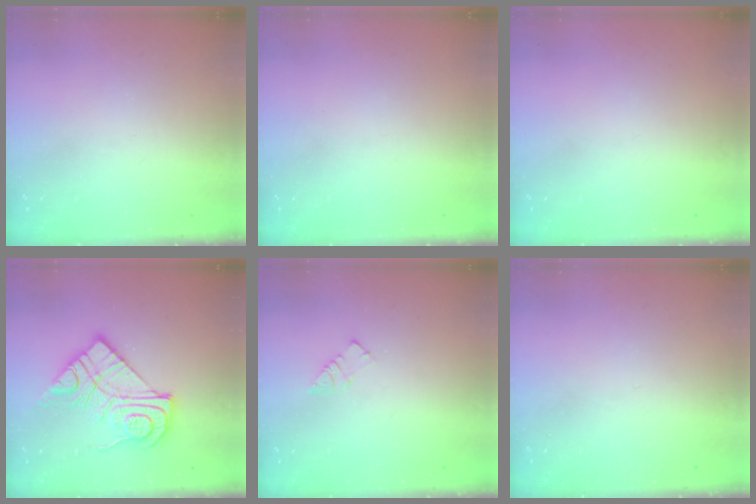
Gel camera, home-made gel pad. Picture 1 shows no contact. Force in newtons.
{"total": 0.0}
{"total": 0.0}
{"total": 17.7, "press": 17.6, "slide": 1.1}
{"total": 4.0, "press": 4.0, "slide": 0.0}
{"total": 0.0}